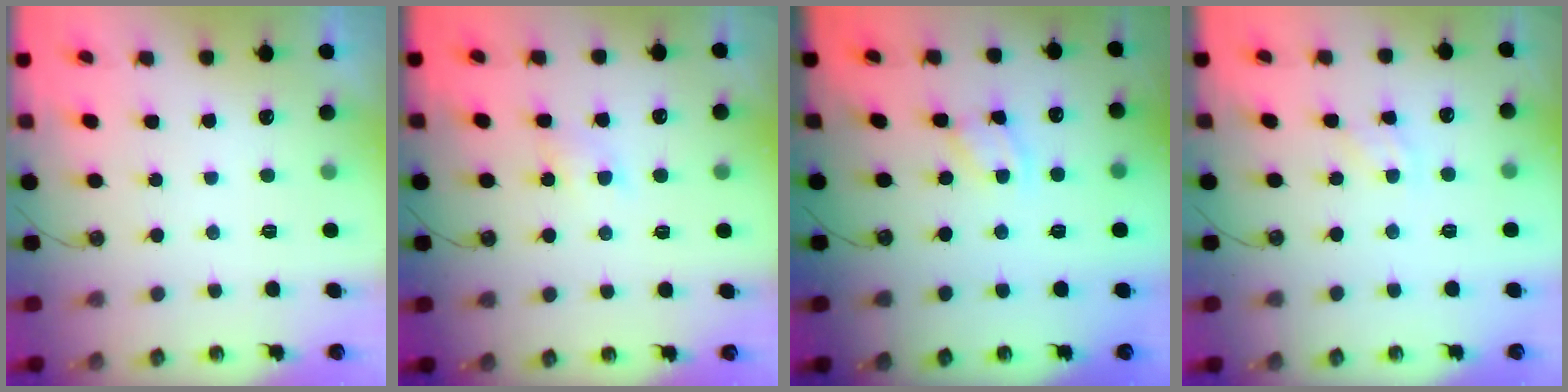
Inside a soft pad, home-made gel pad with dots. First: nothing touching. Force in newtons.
{"total": 4.8, "press": 4.8, "slide": 0.6}
{"total": 2.1, "press": 2.1, "slide": 0.4}
{"total": 1.6, "press": 1.6, "slide": 0.2}